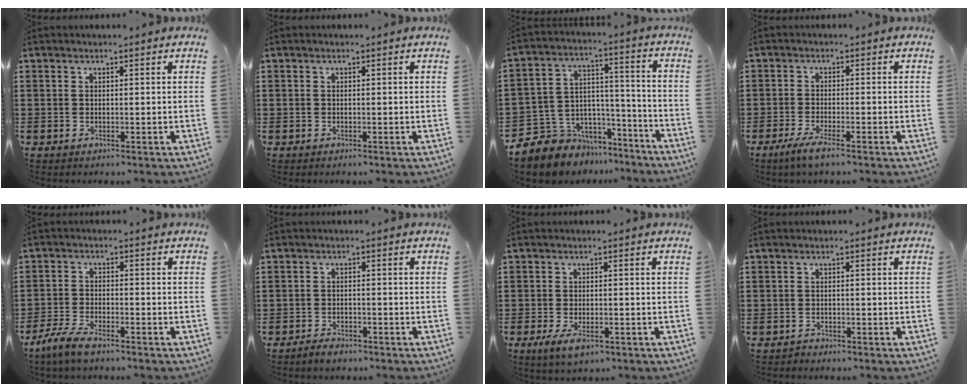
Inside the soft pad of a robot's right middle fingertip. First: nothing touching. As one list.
[{"total": 0.0}, {"total": 6.8, "force": [-5.5, 4.0, -0.6], "torque": [-0.016, 0.003, -0.107]}, {"total": 3.1, "force": [-2.3, -0.1, 2.1], "torque": [-0.049, -0.011, -0.044]}, {"total": 4.6, "force": [-3.8, 0.9, 2.5], "torque": [-0.068, -0.007, -0.078]}, {"total": 1.8, "force": [-1.8, 0.5, 0.3], "torque": [-0.011, 0.001, -0.035]}, {"total": 3.2, "force": [-1.8, 1.3, 2.3], "torque": [-0.060, -0.005, -0.038]}, {"total": 0.9, "force": [-0.9, 0.2, -0.1], "torque": [-0.001, 0.002, -0.020]}]